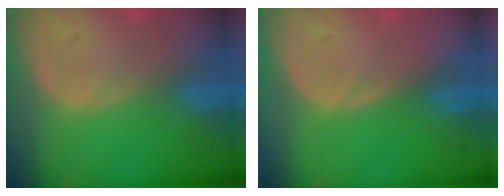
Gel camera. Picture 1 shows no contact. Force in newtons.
{"total": 0.0}